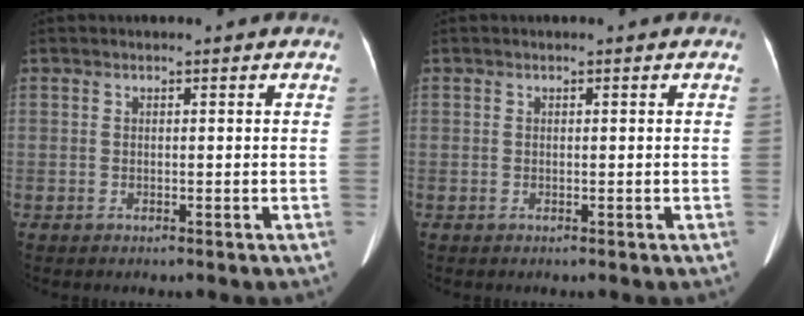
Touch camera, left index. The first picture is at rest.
{"total": 0.0}